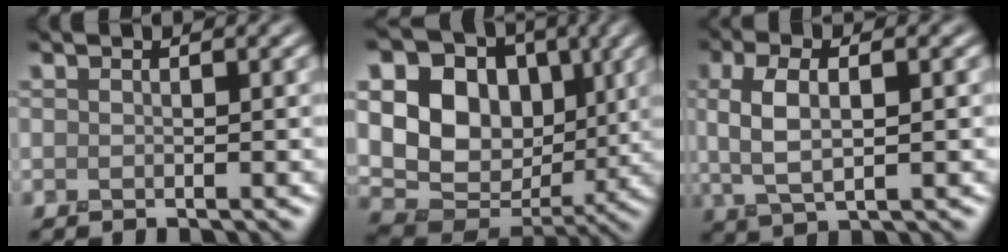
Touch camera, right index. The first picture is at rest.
{"total": 14.9, "force": [2.5, 11.8, 8.7], "torque": [-0.179, 0.028, 0.040]}
{"total": 4.6, "force": [0.5, 1.8, 4.2], "torque": [-0.089, 0.004, 0.010]}